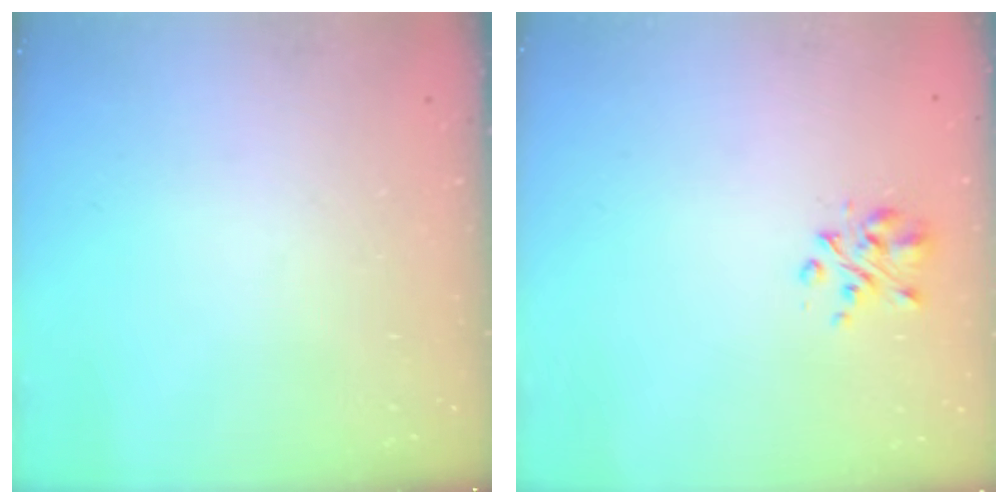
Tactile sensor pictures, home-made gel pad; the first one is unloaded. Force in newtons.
{"total": 3.4, "press": 3.3, "slide": 0.9}